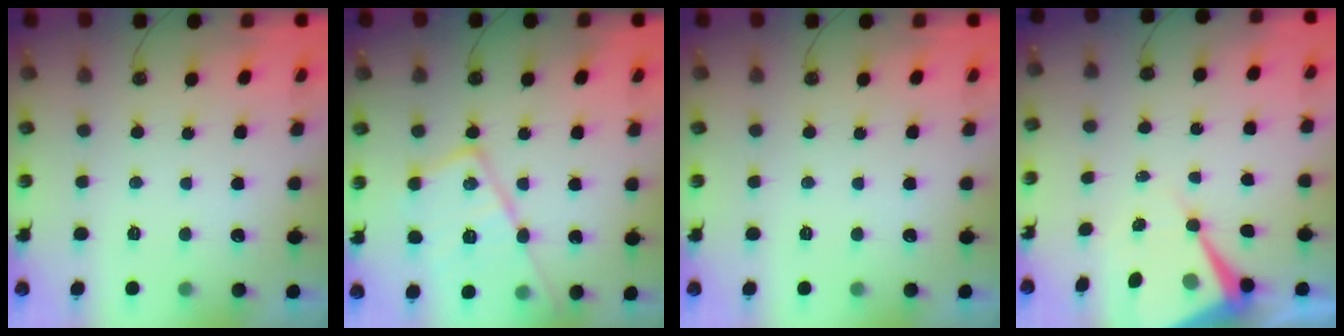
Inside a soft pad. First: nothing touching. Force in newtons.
{"total": 18.7, "press": 18.6, "slide": 1.6}
{"total": 0.0}
{"total": 10.3, "press": 10.2, "slide": 1.1}